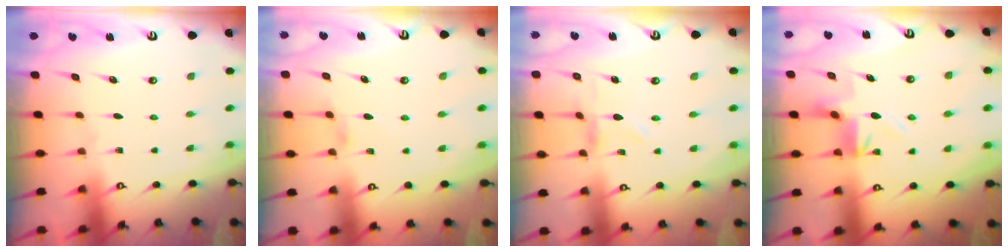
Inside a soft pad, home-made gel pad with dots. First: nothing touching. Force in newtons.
{"total": 1.3, "press": 1.3, "slide": 0.3}
{"total": 0.0}
{"total": 5.1, "press": 5.1, "slide": 0.1}